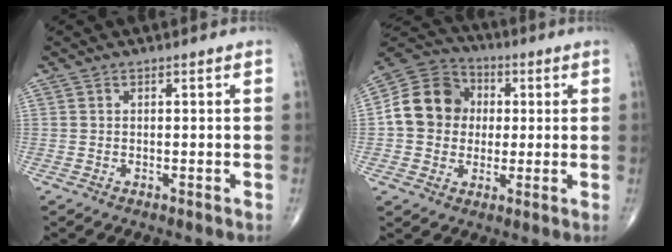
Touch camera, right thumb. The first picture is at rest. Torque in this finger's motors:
{"motor_torque": [1.08, 1.91, 0.61, -0.30, 0.08]}